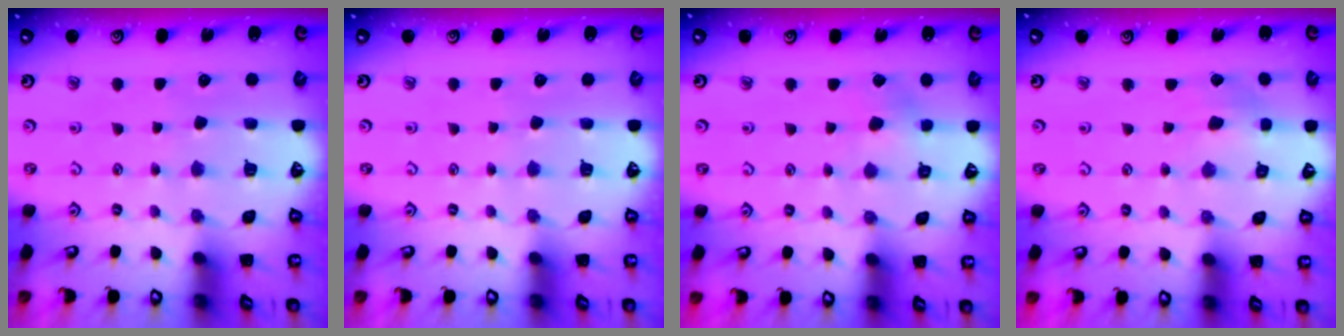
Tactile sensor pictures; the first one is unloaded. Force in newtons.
{"total": 0.0}
{"total": 3.0, "press": 3.0, "slide": 0.3}
{"total": 2.3, "press": 2.3, "slide": 0.3}